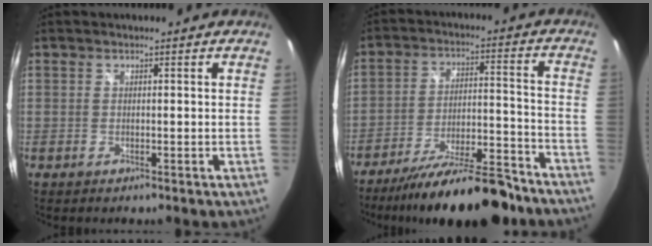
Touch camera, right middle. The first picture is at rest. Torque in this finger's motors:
{"motor_torque": [1.11, -1.03, 0.28, 0.16]}